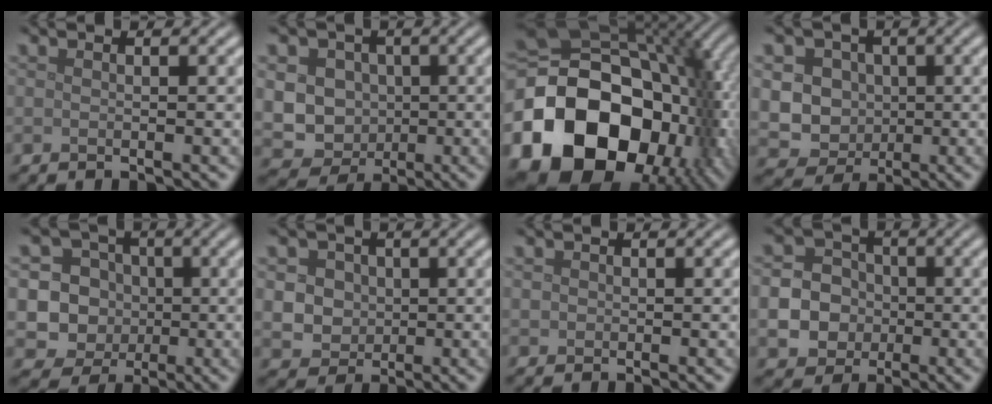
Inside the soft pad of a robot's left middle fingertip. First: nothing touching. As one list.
[{"total": 9.8, "force": [0.4, 9.0, 3.8], "torque": [-0.068, 0.015, -0.016]}, {"total": 19.7, "force": [-5.3, 14.6, 12.1], "torque": [-0.242, -0.031, -0.083]}, {"total": 9.2, "force": [0.9, 8.4, 3.6], "torque": [-0.065, 0.024, -0.002]}, {"total": 9.1, "force": [-0.7, 8.8, 2.4], "torque": [-0.051, 0.016, -0.039]}, {"total": 4.7, "force": [0.8, 4.2, 2.0], "torque": [-0.036, 0.013, 0.011]}, {"total": 0.6, "force": [0.0, 0.6, 0.1], "torque": [0.003, -0.002, -0.002]}, {"total": 8.8, "force": [-2.0, 8.2, 2.7], "torque": [-0.063, -0.014, -0.055]}]